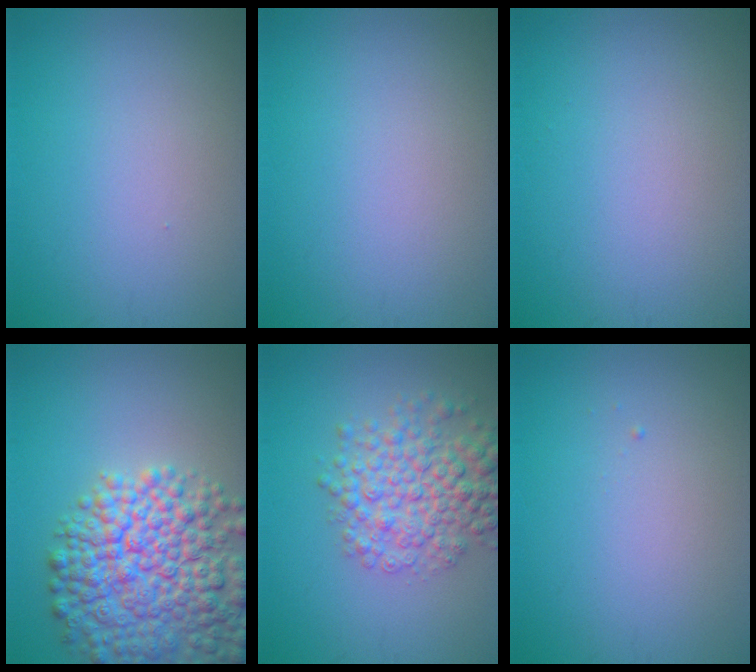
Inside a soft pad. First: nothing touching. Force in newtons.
{"total": 0.0}
{"total": 0.0}
{"total": 10.0, "press": 10.0, "slide": 0.6}
{"total": 6.0, "press": 6.0, "slide": 0.2}
{"total": 0.0}